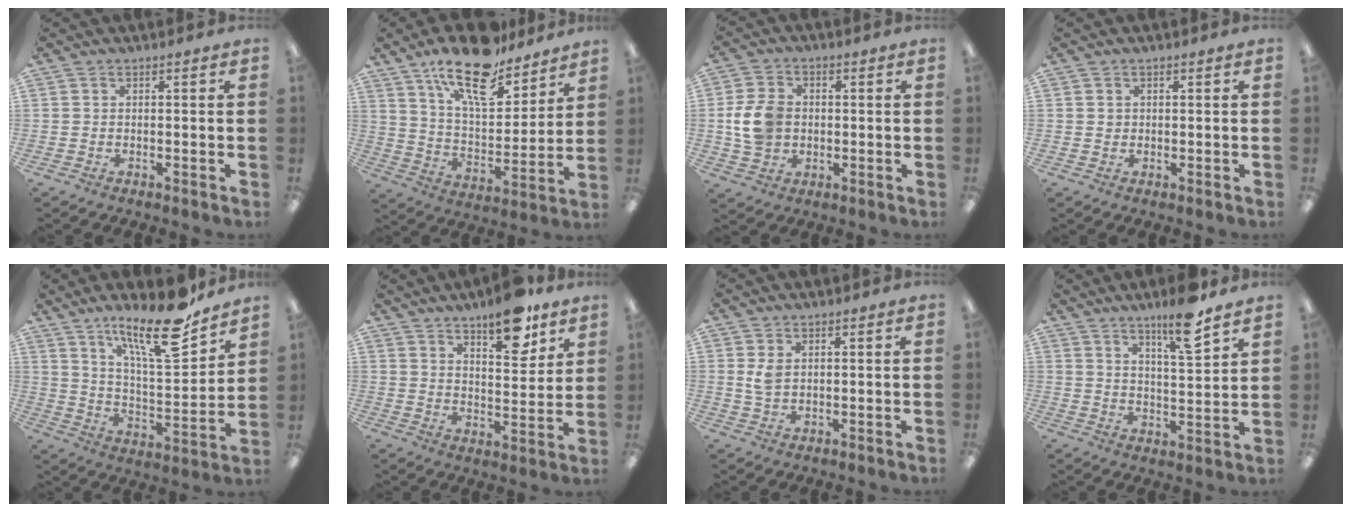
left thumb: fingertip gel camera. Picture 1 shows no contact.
{"total": 19.1, "force": [13.9, 7.5, 10.7], "torque": [-0.177, -0.078, 0.237]}
{"total": 9.4, "force": [0.1, 7.3, 5.9], "torque": [-0.127, 0.011, 0.005]}
{"total": 1.0, "force": [0.3, 0.9, 0.1], "torque": [-0.002, 0.005, 0.004]}
{"total": 19.1, "force": [13.6, 5.1, 12.4], "torque": [-0.200, -0.083, 0.220]}
{"total": 12.3, "force": [9.1, 4.2, 7.1], "torque": [-0.089, -0.053, 0.152]}
{"total": 3.5, "force": [1.1, 2.2, 2.5], "torque": [-0.054, 0.002, 0.020]}
{"total": 10.8, "force": [7.9, 1.8, 7.2], "torque": [-0.110, -0.045, 0.128]}